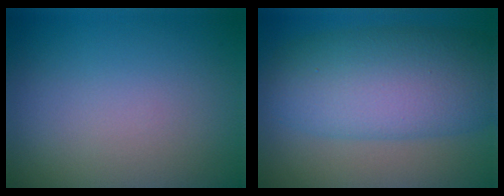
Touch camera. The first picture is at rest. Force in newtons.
{"total": 9.5, "press": 9.5, "slide": 0.5}